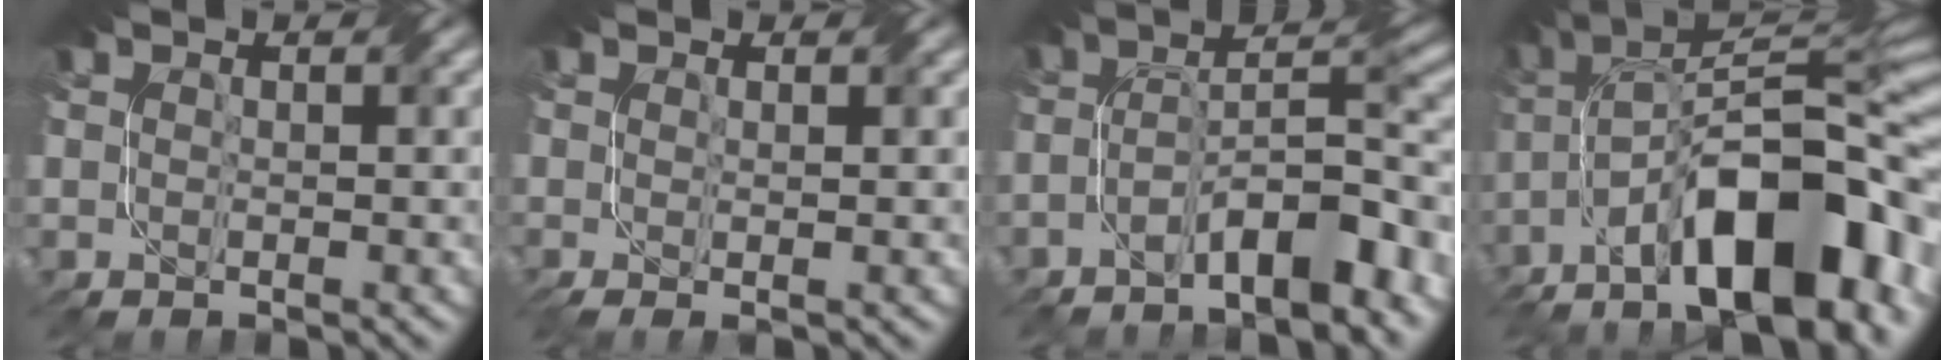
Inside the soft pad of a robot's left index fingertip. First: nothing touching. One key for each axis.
{"total": 1.6, "fx": -0.1, "fy": 0.4, "fz": 1.6, "tx": -0.022, "ty": -0.002, "tz": -0.003}
{"total": 8.5, "fx": -4.9, "fy": 2.4, "fz": 6.5, "tx": -0.092, "ty": 0.014, "tz": -0.087}
{"total": 17.0, "fx": -7.4, "fy": 6.6, "fz": 13.8, "tx": -0.207, "ty": 0.030, "tz": -0.128}